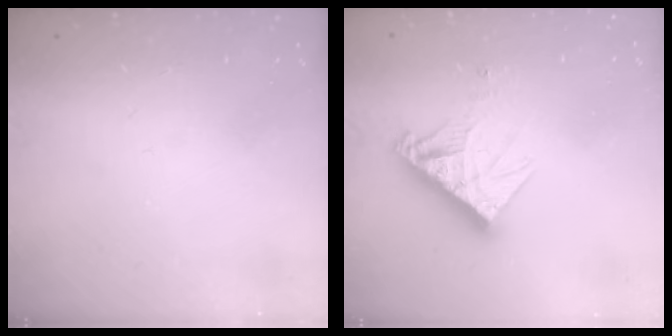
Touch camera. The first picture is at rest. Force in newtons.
{"total": 11.9, "press": 11.8, "slide": 1.0}